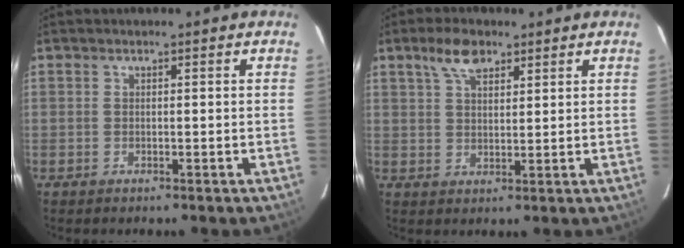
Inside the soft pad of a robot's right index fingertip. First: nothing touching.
{"total": 5.6, "force": [3.5, 2.6, 3.4], "torque": [-0.062, 0.013, 0.065]}